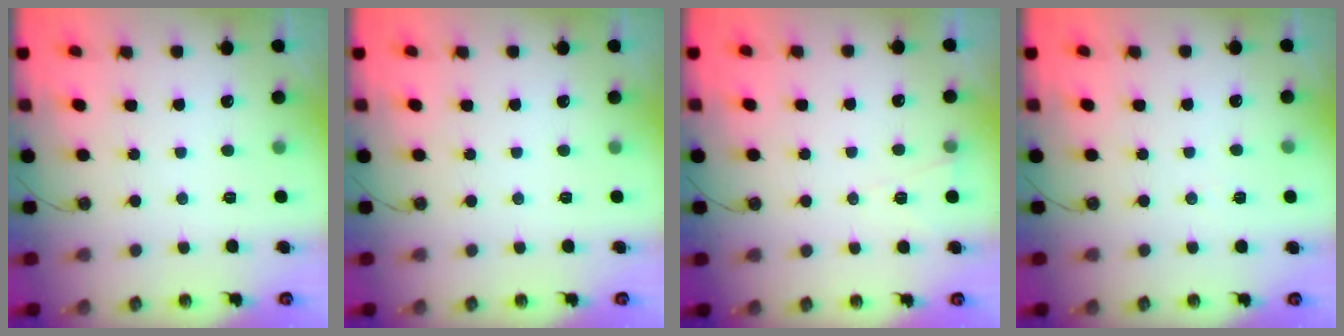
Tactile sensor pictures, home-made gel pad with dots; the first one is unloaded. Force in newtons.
{"total": 0.0}
{"total": 4.9, "press": 2.4, "slide": 4.3}
{"total": 4.1, "press": 3.6, "slide": 2.0}